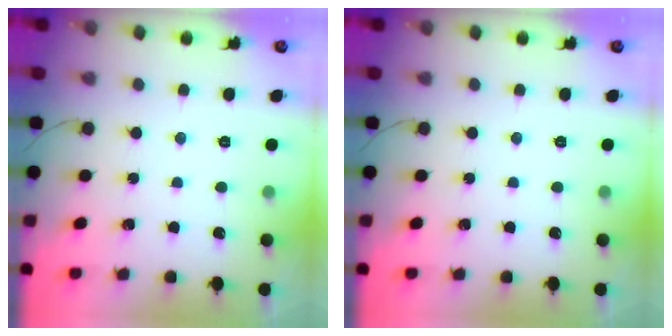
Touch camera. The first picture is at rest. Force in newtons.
{"total": 0.0}